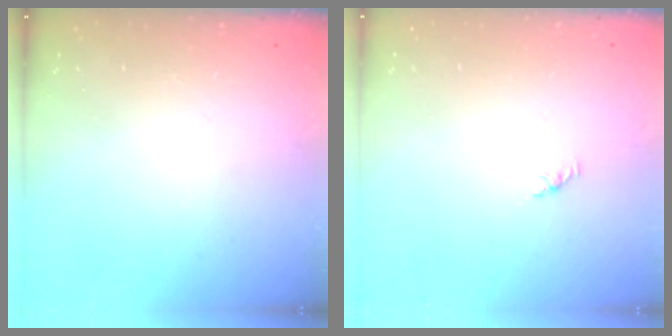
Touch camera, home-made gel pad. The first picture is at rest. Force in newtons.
{"total": 1.1, "press": 1.0, "slide": 0.5}